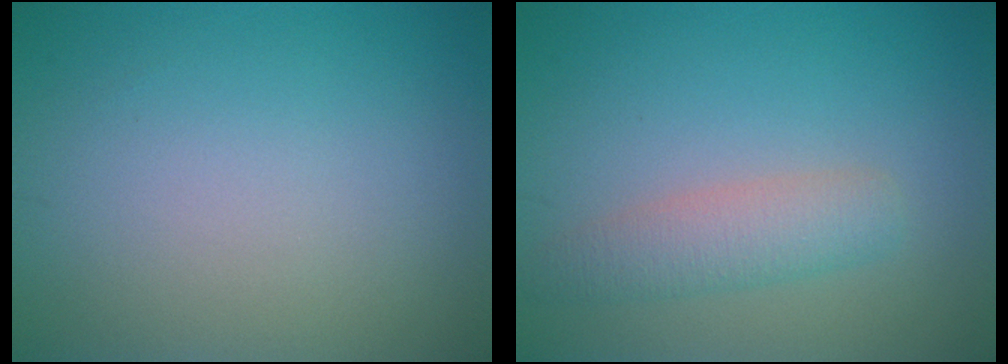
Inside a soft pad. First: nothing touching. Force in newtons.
{"total": 3.0, "press": 3.0, "slide": 0.1}